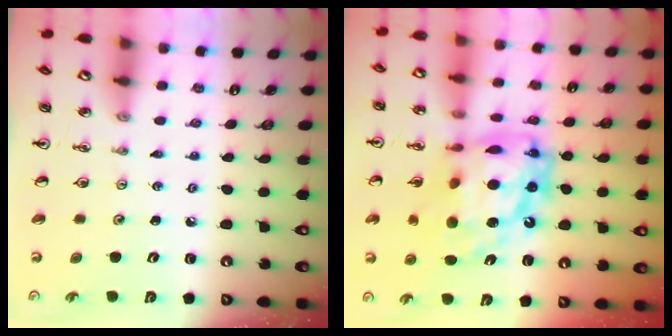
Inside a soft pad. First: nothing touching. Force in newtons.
{"total": 21.3, "press": 21.2, "slide": 2.0}